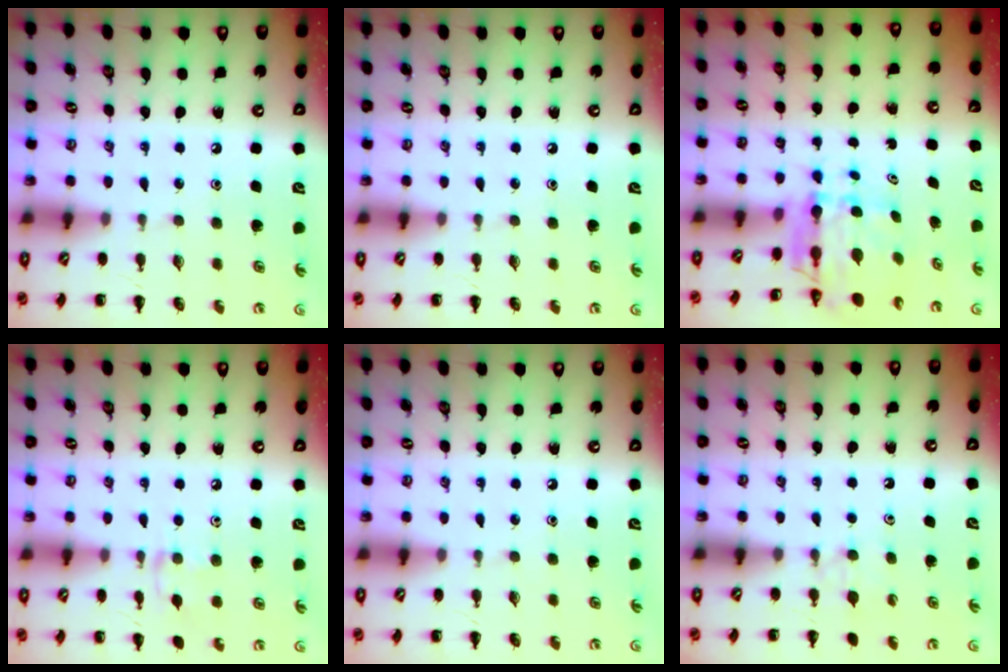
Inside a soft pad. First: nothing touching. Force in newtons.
{"total": 0.0}
{"total": 5.6, "press": 5.2, "slide": 2.1}
{"total": 7.5, "press": 7.3, "slide": 1.8}
{"total": 0.0}
{"total": 4.2, "press": 3.9, "slide": 1.4}